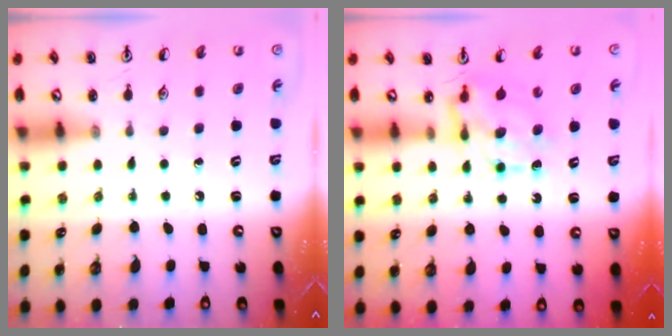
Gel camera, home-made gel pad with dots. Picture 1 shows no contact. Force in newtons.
{"total": 7.3, "press": 7.3, "slide": 0.3}